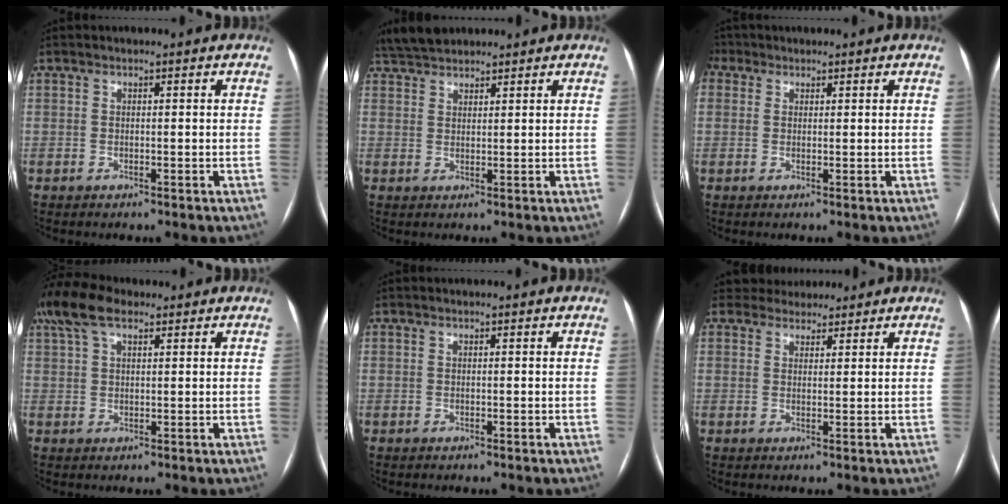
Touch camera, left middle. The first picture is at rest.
{"total": 5.1, "force": [4.5, 1.5, 1.7], "torque": [-0.039, 0.026, 0.087]}
{"total": 4.7, "force": [2.2, 3.8, 1.6], "torque": [-0.049, 0.025, 0.044]}
{"total": 8.0, "force": [5.2, 3.4, 5.1], "torque": [-0.114, 0.039, 0.102]}
{"total": 0.0}
{"total": 4.2, "force": [3.8, 1.9, 0.1], "torque": [0.003, 0.019, 0.055]}